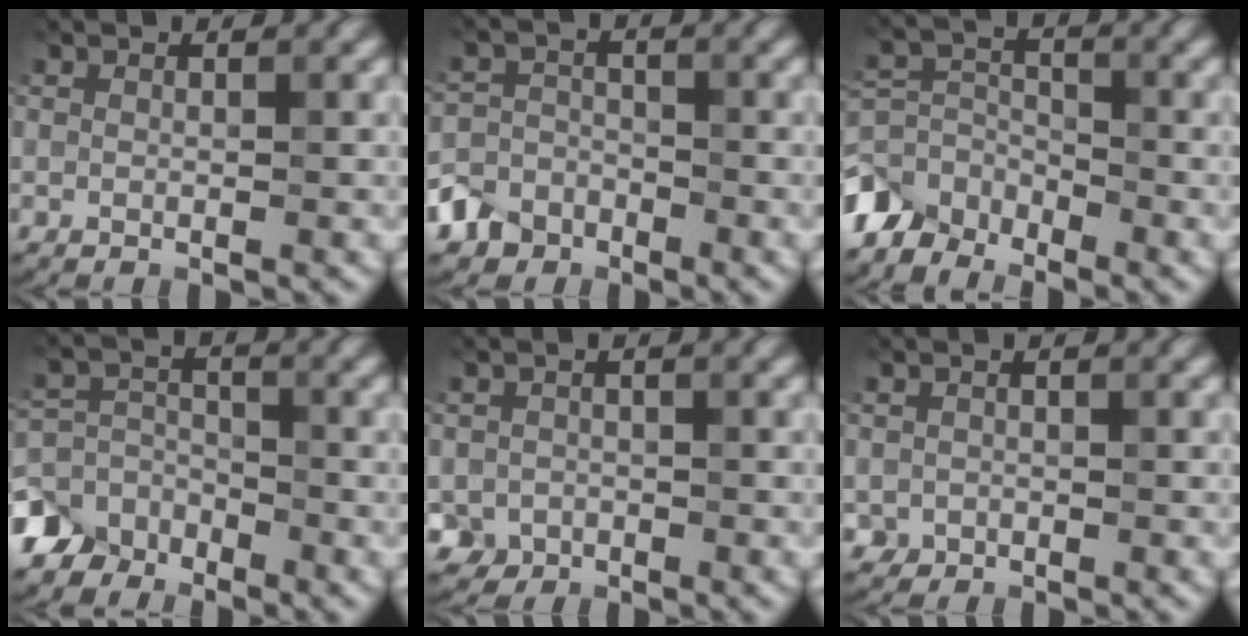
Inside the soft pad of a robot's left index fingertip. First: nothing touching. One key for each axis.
{"total": 3.4, "fx": -2.5, "fy": 2.4, "fz": 0.3, "tx": 0.000, "ty": -0.001, "tz": -0.052}
{"total": 4.6, "fx": -4.0, "fy": 2.1, "fz": 0.8, "tx": -0.019, "ty": -0.002, "tz": -0.091}
{"total": 5.8, "fx": -4.5, "fy": 3.6, "fz": 0.5, "tx": 0.018, "ty": -0.002, "tz": -0.087}
{"total": 2.3, "fx": -0.8, "fy": 2.1, "fz": 0.6, "tx": -0.007, "ty": -0.005, "tz": -0.017}
{"total": 0.9, "fx": -0.1, "fy": 0.9, "fz": 0.0, "tx": 0.003, "ty": -0.002, "tz": -0.004}